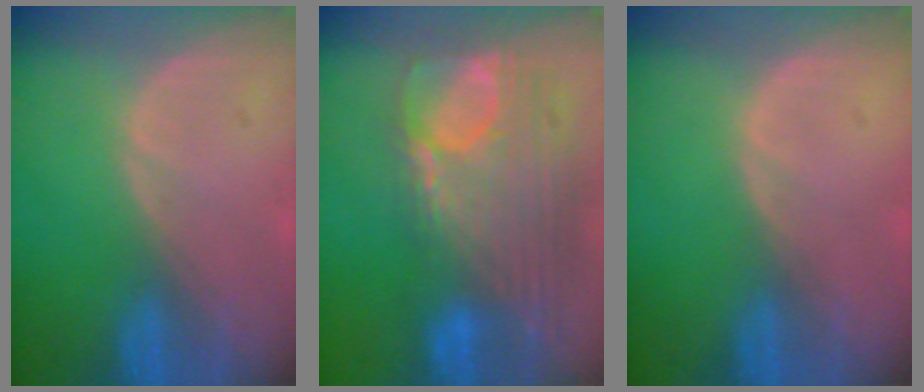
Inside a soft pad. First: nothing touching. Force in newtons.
{"total": 12.6, "press": 10.7, "slide": 6.7}
{"total": 0.0}